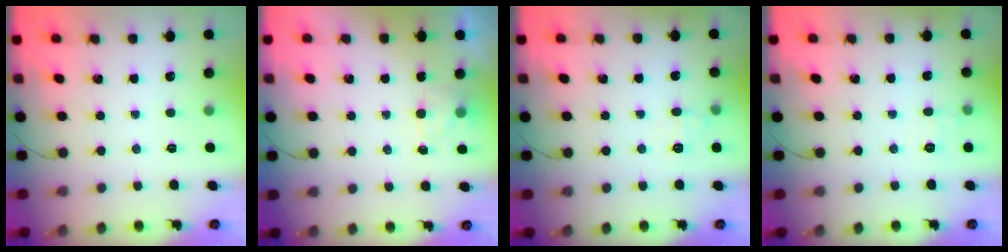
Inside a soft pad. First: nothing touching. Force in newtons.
{"total": 2.0, "press": 1.4, "slide": 1.3}
{"total": 7.4, "press": 7.2, "slide": 1.8}
{"total": 5.3, "press": 5.2, "slide": 1.3}